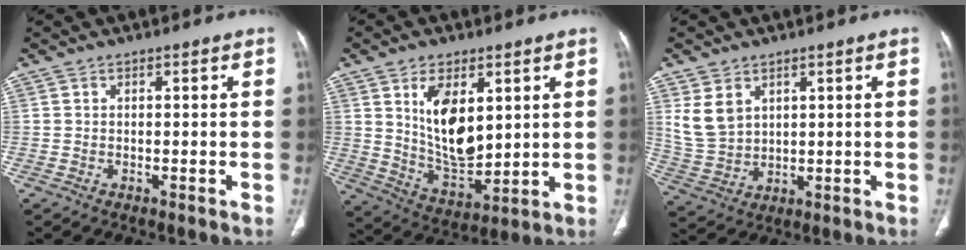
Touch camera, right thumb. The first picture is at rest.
{"total": 13.2, "force": [4.0, 7.1, 10.4], "torque": [-0.158, -0.029, 0.088]}
{"total": 7.4, "force": [3.3, 5.2, 4.1], "torque": [-0.074, -0.012, 0.084]}